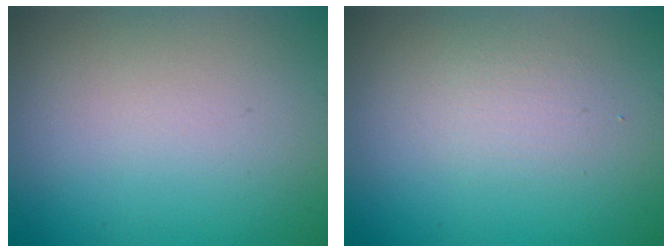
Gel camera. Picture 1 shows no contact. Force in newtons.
{"total": 1.4, "press": 1.4, "slide": 0.0}